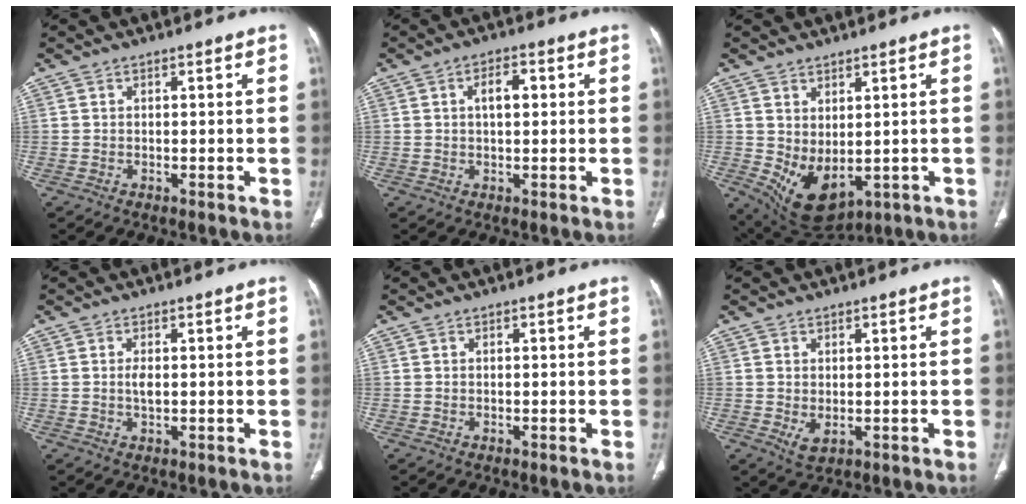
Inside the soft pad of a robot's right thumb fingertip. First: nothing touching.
{"total": 4.2, "force": [0.8, 2.1, 3.5], "torque": [-0.052, 0.008, 0.012]}
{"total": 9.3, "force": [-0.5, 5.5, 7.6], "torque": [-0.121, -0.011, 0.025]}
{"total": 1.9, "force": [0.1, 0.8, 1.7], "torque": [-0.031, -0.001, 0.002]}
{"total": 0.0}
{"total": 2.6, "force": [-0.2, 1.6, 2.1], "torque": [-0.036, -0.005, 0.007]}